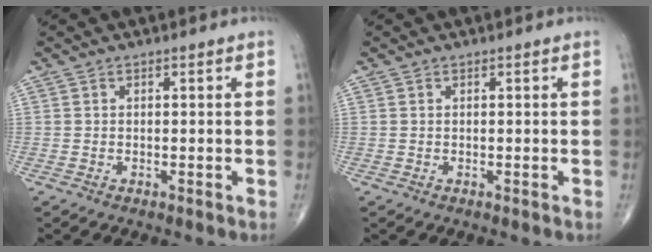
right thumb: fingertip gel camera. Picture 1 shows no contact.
{"total": 0.0}